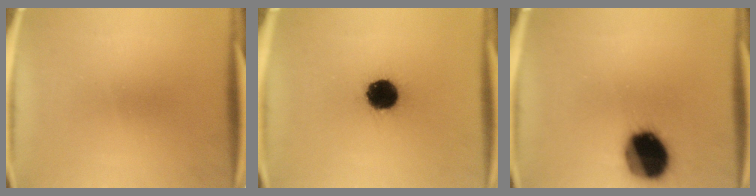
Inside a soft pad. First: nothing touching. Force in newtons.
{"total": 13.5}
{"total": 18.6}